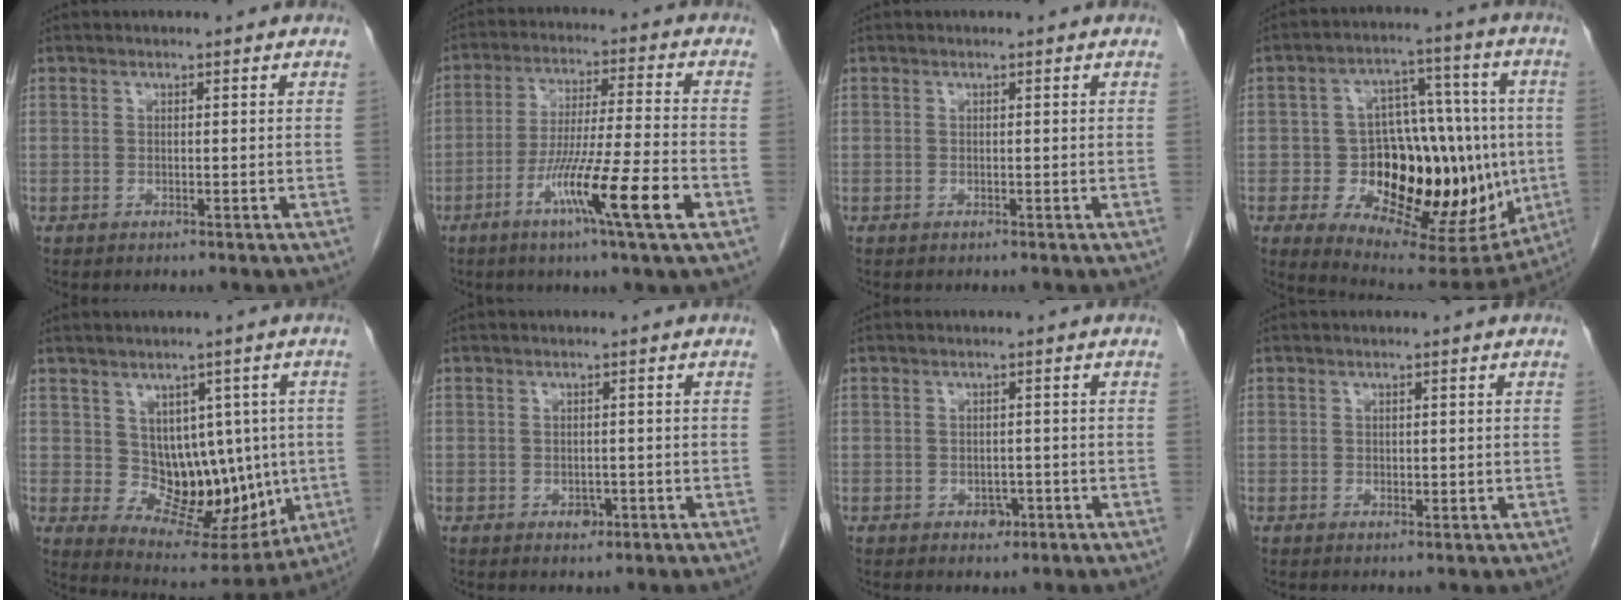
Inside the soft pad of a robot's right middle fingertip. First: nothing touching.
{"total": 12.5, "force": [-5.6, -1.0, 11.1], "torque": [-0.198, -0.019, -0.101]}
{"total": 0.0}
{"total": 22.4, "force": [-3.4, 11.4, 19.0], "torque": [-0.276, 0.023, -0.029]}
{"total": 11.1, "force": [0.4, 7.4, 8.2], "torque": [-0.097, 0.021, 0.035]}
{"total": 1.5, "force": [-0.7, 1.0, 0.9], "torque": [-0.013, 0.002, -0.005]}
{"total": 1.9, "force": [-0.9, 1.3, 1.0], "torque": [-0.012, 0.004, -0.006]}
{"total": 1.1, "force": [0.0, 0.7, 0.8], "torque": [-0.007, 0.000, 0.003]}